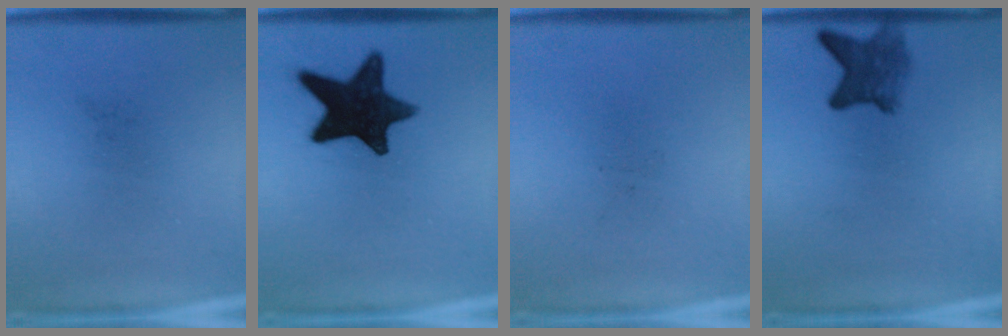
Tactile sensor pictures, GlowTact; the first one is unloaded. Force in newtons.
{"total": 14.8}
{"total": 0.0}
{"total": 5.0}